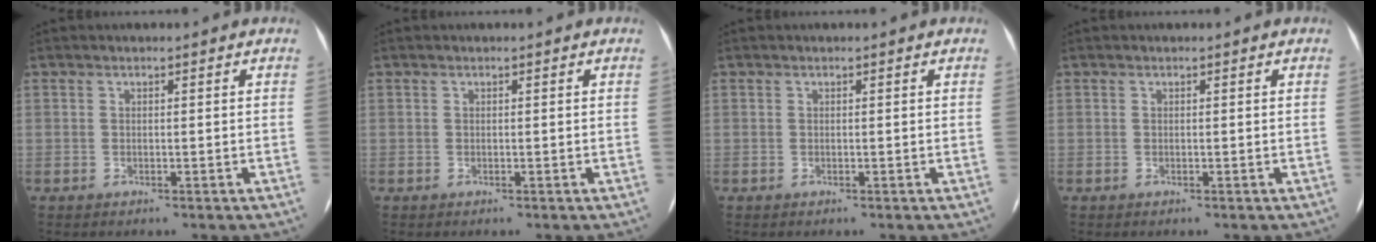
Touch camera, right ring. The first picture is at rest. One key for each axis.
{"total": 0.0}
{"total": 0.0}
{"total": 0.0}